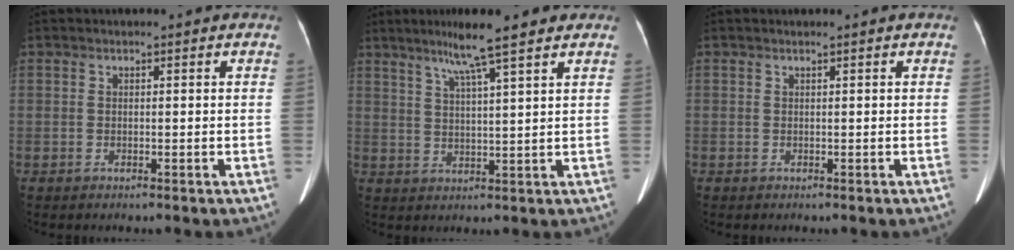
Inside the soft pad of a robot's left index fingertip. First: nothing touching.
{"total": 8.0, "force": [5.7, -0.5, 5.7], "torque": [-0.097, 0.013, 0.095]}
{"total": 0.0}